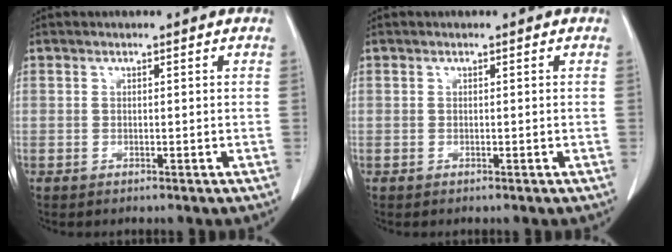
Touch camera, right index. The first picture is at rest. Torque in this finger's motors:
{"motor_torque": [0.02, -0.01, 0.01, 0.00]}